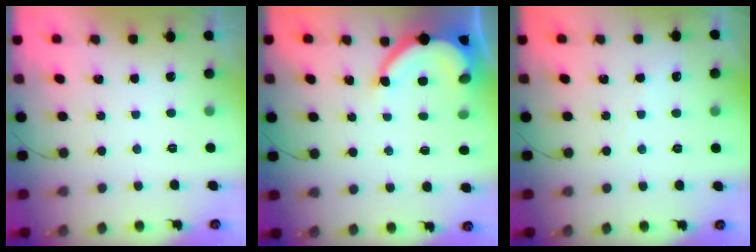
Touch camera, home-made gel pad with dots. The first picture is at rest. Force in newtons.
{"total": 8.1, "press": 8.0, "slide": 0.5}
{"total": 2.0, "press": 2.0, "slide": 0.3}